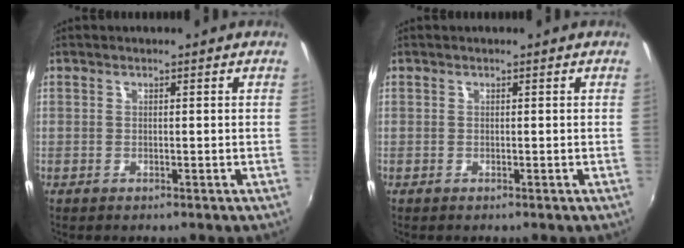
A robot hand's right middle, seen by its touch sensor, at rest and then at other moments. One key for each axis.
{"total": 0.0}